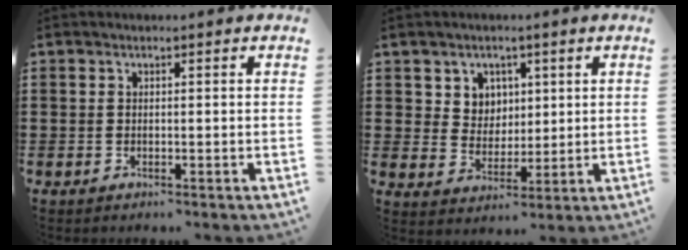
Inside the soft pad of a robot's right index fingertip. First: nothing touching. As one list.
[{"total": 4.9, "force": [2.4, 4.2, 0.6], "torque": [-0.028, 0.006, 0.042]}]